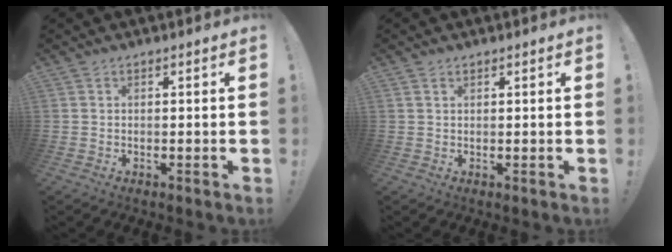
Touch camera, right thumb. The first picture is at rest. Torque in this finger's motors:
{"motor_torque": [-0.28, -0.13, -0.20, 0.10, 0.07]}